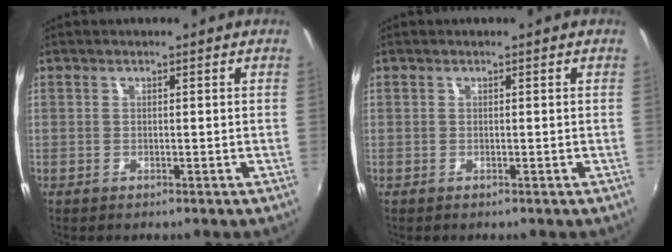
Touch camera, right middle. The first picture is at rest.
{"total": 0.0}